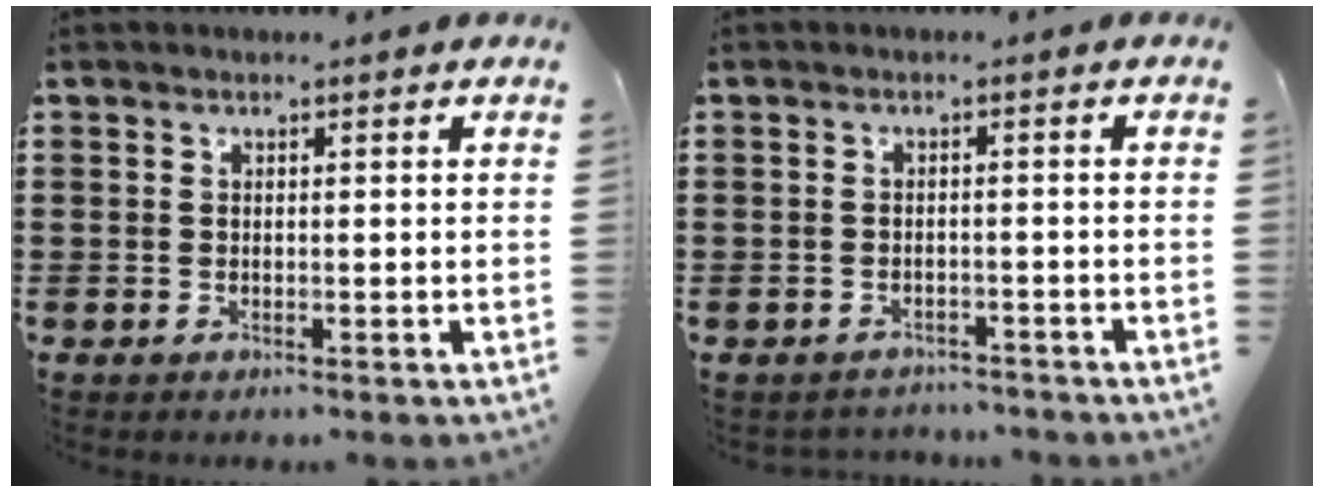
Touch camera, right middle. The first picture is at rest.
{"total": 1.7, "force": [-1.6, 0.3, -0.1], "torque": [-0.005, 0.001, -0.037]}